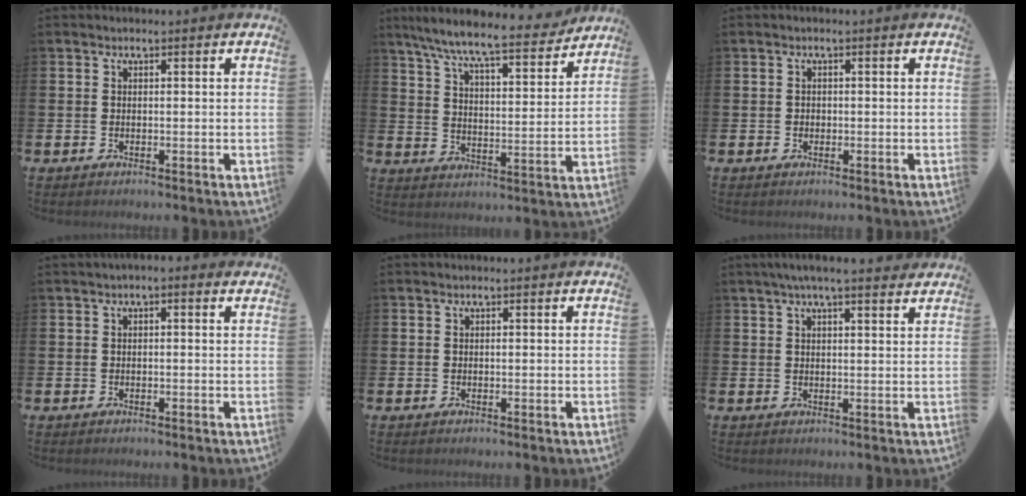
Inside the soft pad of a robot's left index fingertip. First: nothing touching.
{"total": 8.9, "force": [8.1, 0.8, 3.6], "torque": [-0.093, -0.056, 0.136]}
{"total": 0.7, "force": [0.0, 0.7, 0.2], "torque": [0.003, 0.004, -0.005]}
{"total": 0.8, "force": [-0.2, 0.3, 0.8], "torque": [-0.010, 0.002, -0.006]}
{"total": 0.0}
{"total": 4.1, "force": [3.6, 0.3, 2.0], "torque": [-0.035, -0.010, 0.061]}